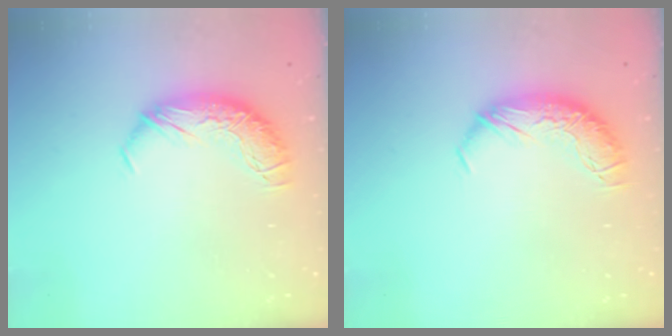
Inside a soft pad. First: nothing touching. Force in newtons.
{"total": 0.0}